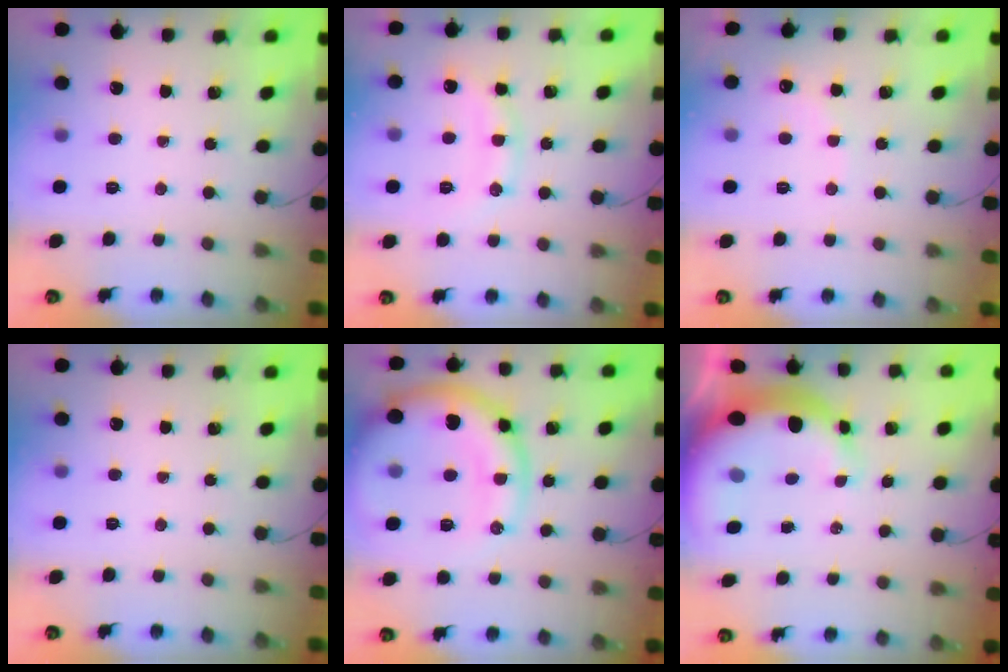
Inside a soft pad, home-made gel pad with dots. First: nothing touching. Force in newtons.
{"total": 11.4, "press": 11.4, "slide": 0.4}
{"total": 6.9, "press": 6.7, "slide": 1.4}
{"total": 0.0}
{"total": 17.5, "press": 17.3, "slide": 2.9}
{"total": 11.6, "press": 11.3, "slide": 2.7}